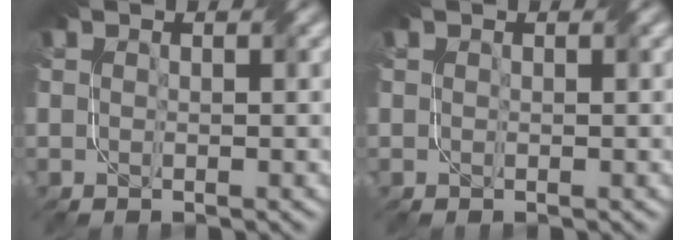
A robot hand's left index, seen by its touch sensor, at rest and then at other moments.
{"total": 0.0}